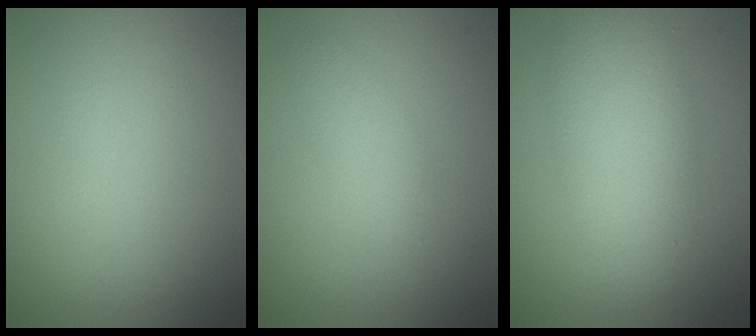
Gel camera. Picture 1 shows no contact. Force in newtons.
{"total": 1.7, "press": 1.7, "slide": 0.1}
{"total": 6.1, "press": 6.1, "slide": 0.4}